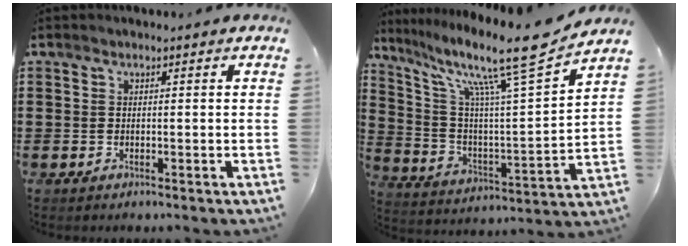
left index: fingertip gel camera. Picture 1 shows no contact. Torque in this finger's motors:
{"motor_torque": [2.14, 0.00, 0.33, 0.21]}